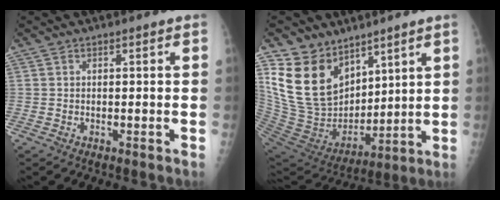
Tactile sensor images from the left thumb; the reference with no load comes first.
{"total": 18.3, "force": [11.2, 12.0, 8.1], "torque": [-0.117, -0.058, 0.236]}